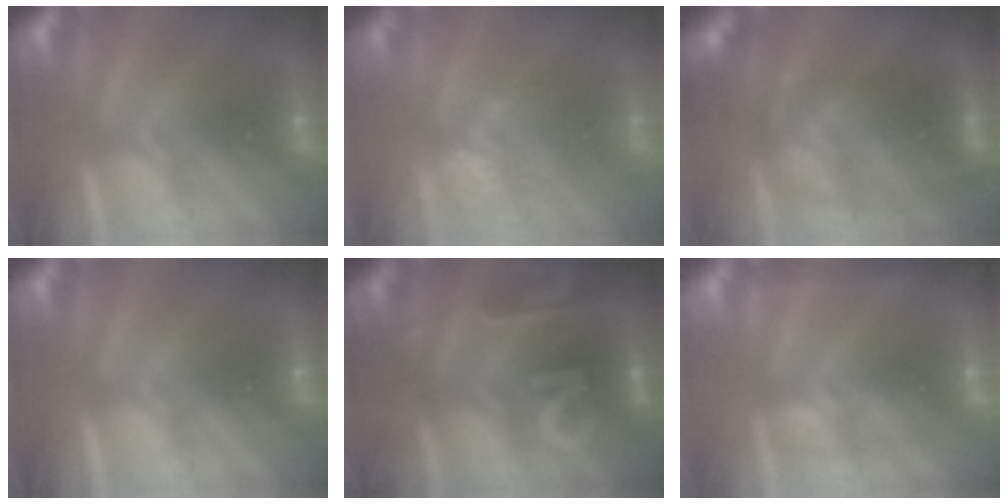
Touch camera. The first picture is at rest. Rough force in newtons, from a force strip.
{"total": 3.7}
{"total": 2.8}
{"total": 0.0}
{"total": 2.3}
{"total": 2.1}